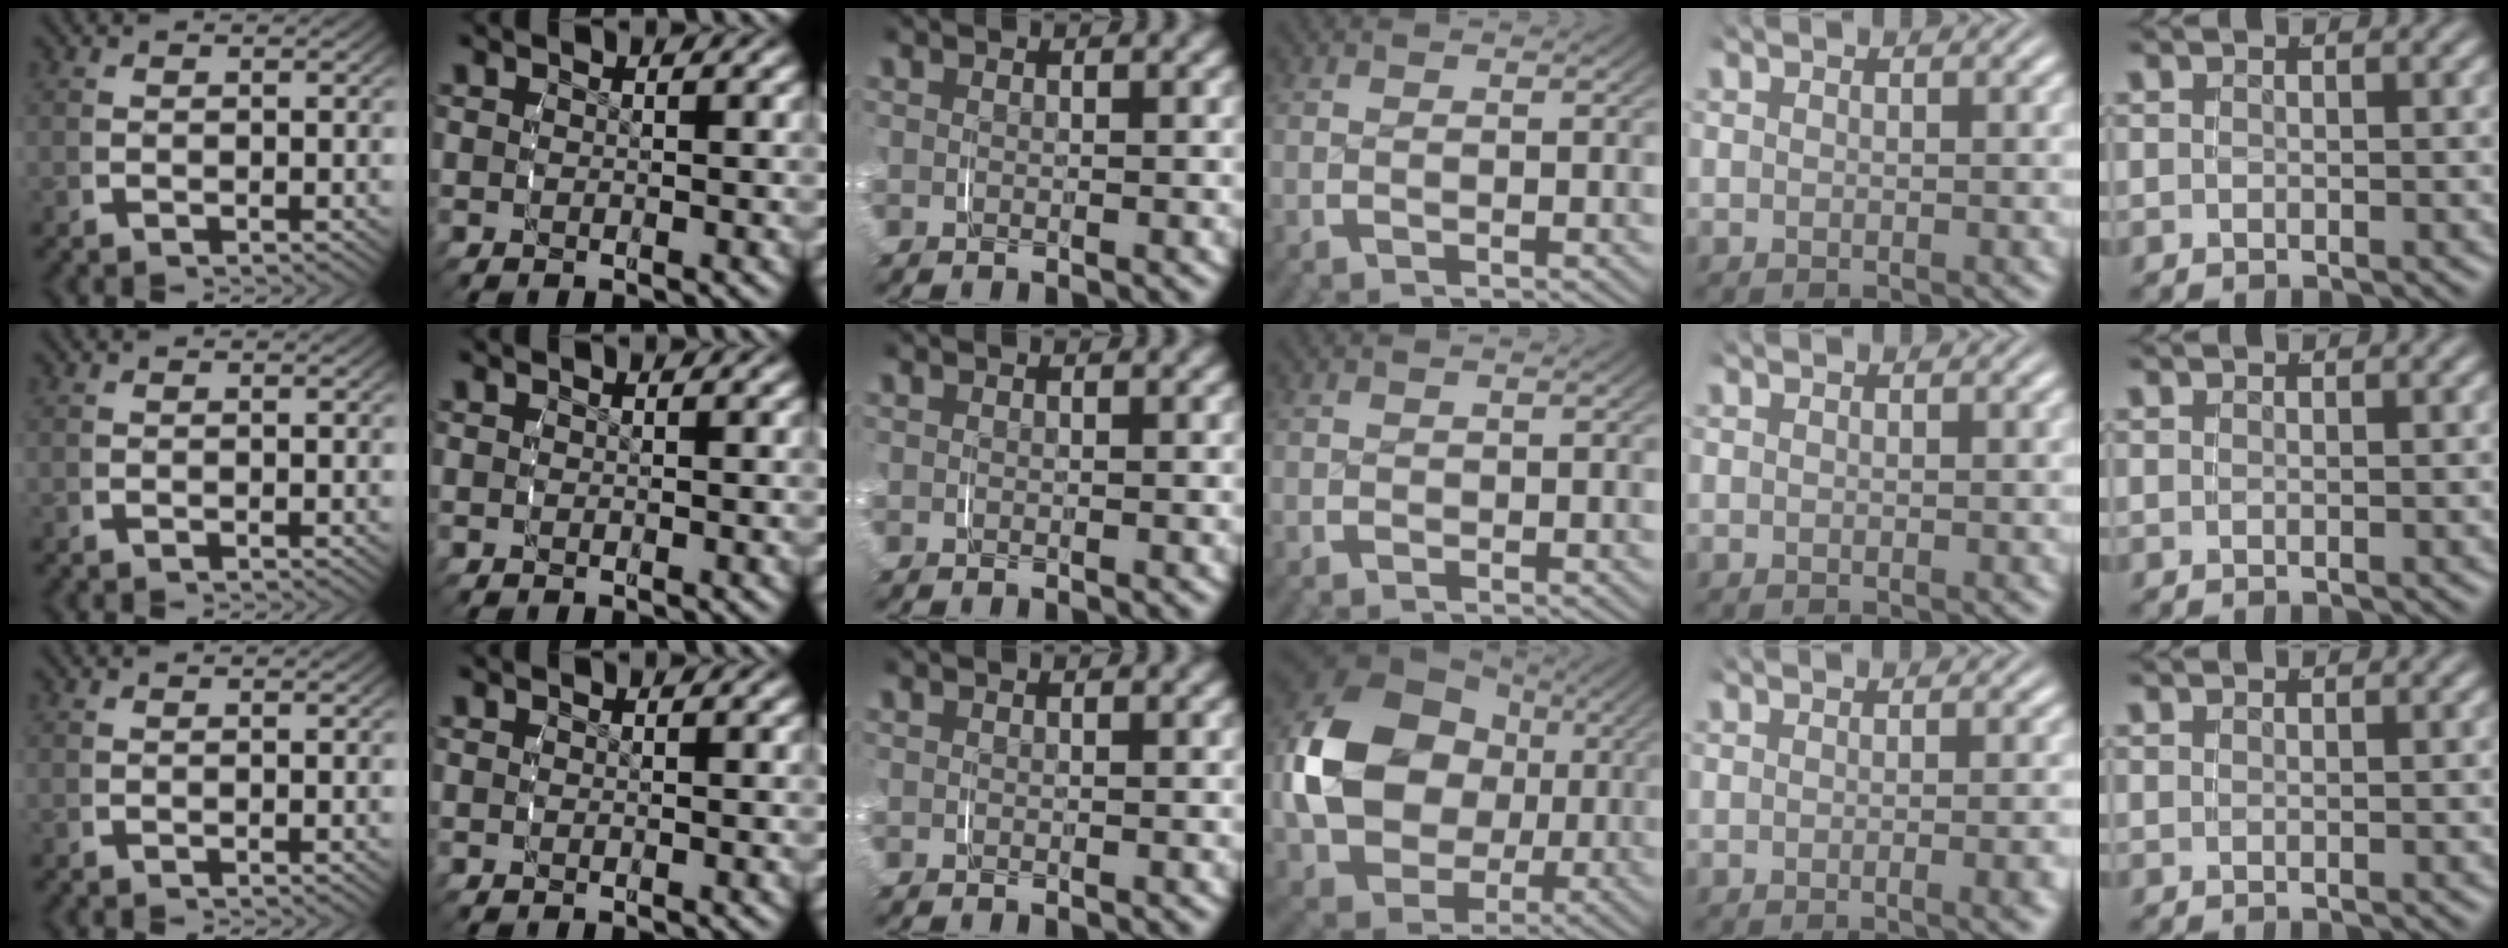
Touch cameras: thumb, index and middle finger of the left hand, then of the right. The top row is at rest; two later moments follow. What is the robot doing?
{"motion": "grasp_and_lifting", "object": "paper"}